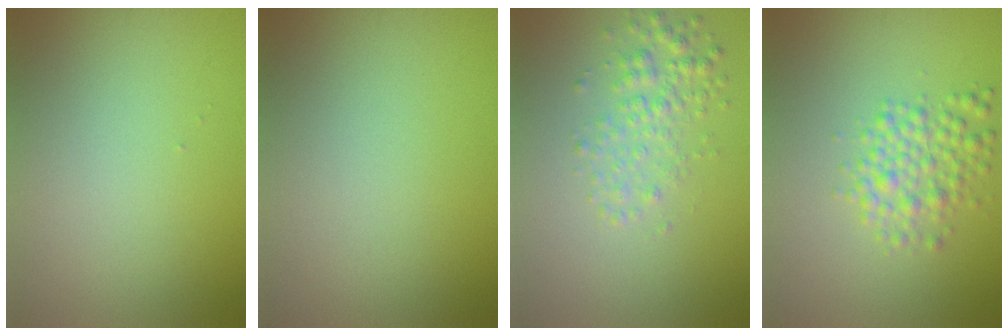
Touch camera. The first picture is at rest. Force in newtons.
{"total": 0.0}
{"total": 2.6, "press": 2.6, "slide": 0.0}
{"total": 3.3, "press": 3.3, "slide": 0.1}